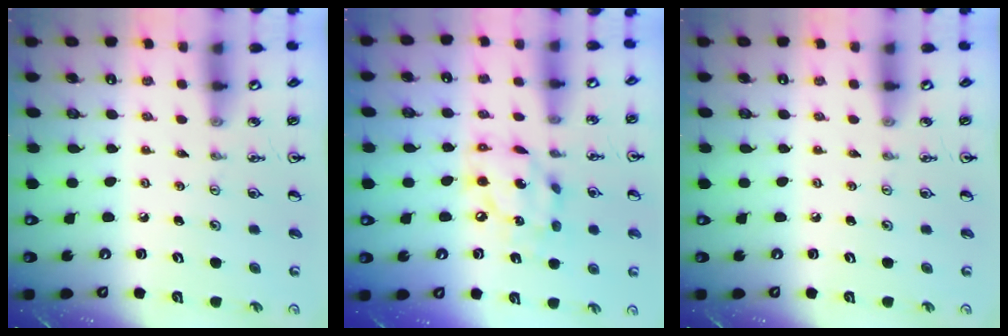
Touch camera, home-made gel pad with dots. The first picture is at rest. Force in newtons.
{"total": 13.1, "press": 13.1, "slide": 1.4}
{"total": 0.0}